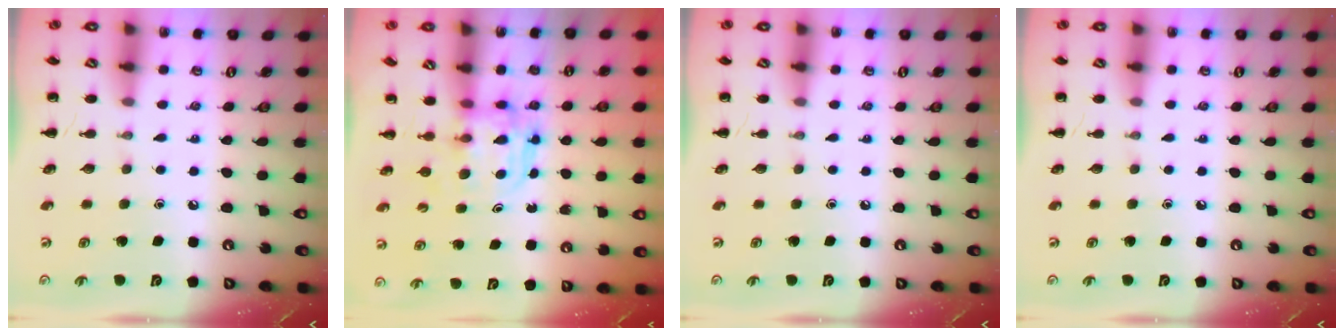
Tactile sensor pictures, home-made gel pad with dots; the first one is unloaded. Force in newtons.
{"total": 3.6, "press": 3.6, "slide": 0.3}
{"total": 0.0}
{"total": 0.0}